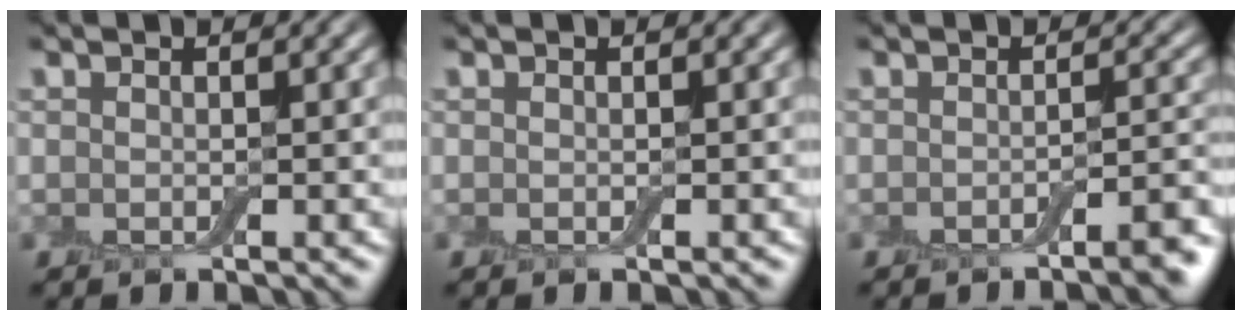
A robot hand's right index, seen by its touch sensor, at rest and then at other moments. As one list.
[{"total": 0.0}, {"total": 3.1, "force": [-1.8, 0.6, 2.4], "torque": [-0.026, 0.006, -0.034]}]